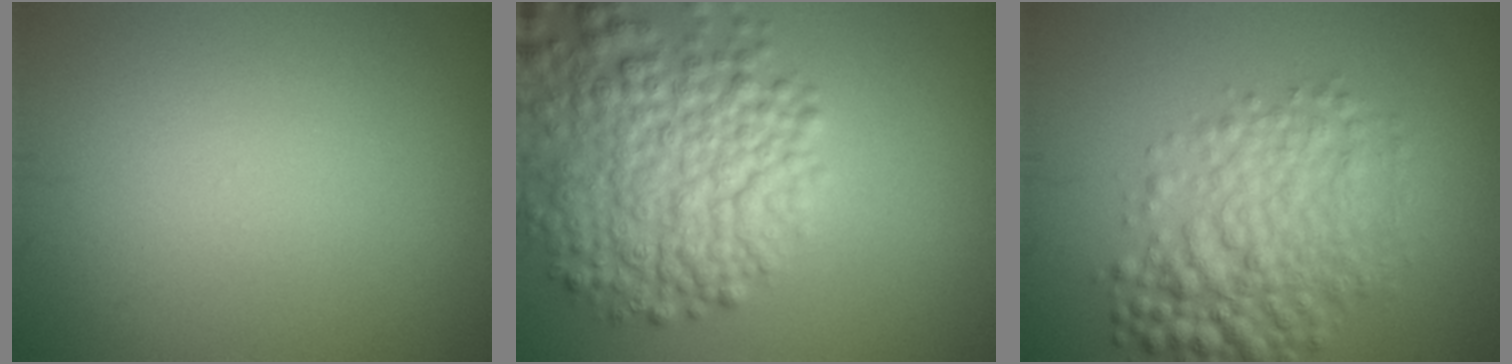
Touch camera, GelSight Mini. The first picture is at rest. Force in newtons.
{"total": 8.2, "press": 8.2, "slide": 0.4}
{"total": 6.2, "press": 6.2, "slide": 0.1}